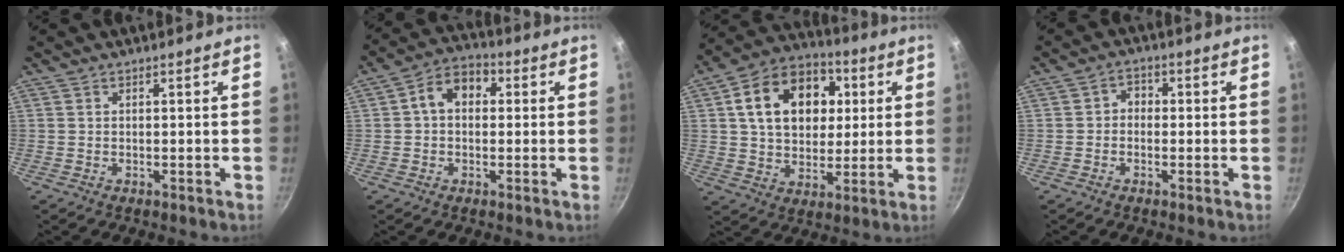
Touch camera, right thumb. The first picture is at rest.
{"total": 7.8, "force": [1.1, 5.7, 5.1], "torque": [-0.056, 0.022, 0.002]}
{"total": 19.0, "force": [4.4, 13.9, 12.2], "torque": [-0.168, 0.016, 0.065]}
{"total": 2.6, "force": [-0.6, 2.2, 1.3], "torque": [-0.006, 0.012, -0.016]}